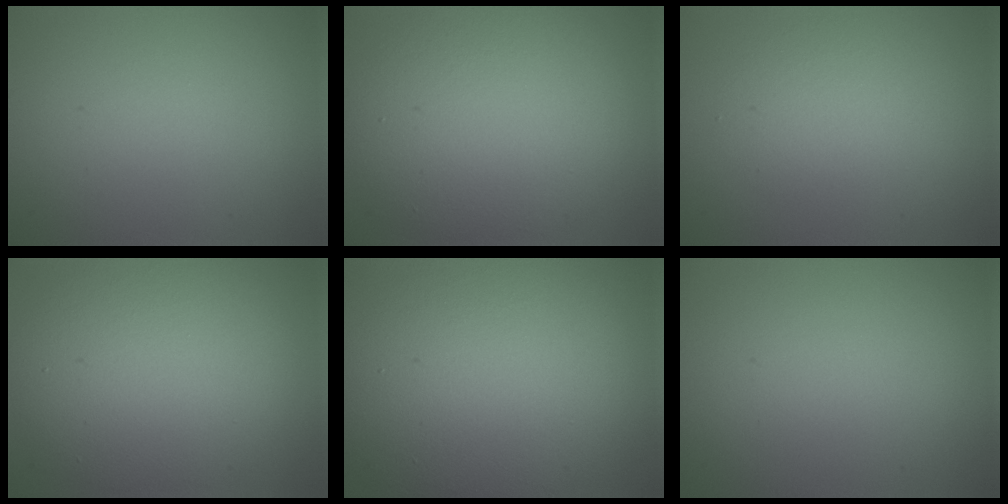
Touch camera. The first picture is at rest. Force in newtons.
{"total": 9.6, "press": 9.5, "slide": 0.9}
{"total": 2.4, "press": 2.4, "slide": 0.2}
{"total": 9.5, "press": 9.5, "slide": 0.1}
{"total": 14.7, "press": 14.7, "slide": 0.6}
{"total": 1.6, "press": 1.6, "slide": 0.0}